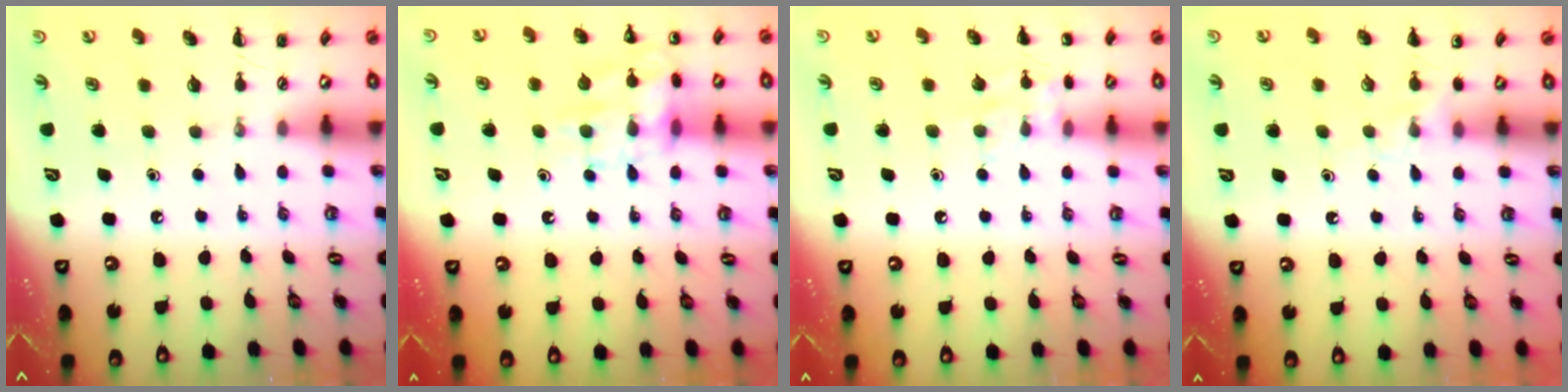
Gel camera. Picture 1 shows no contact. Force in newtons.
{"total": 12.4, "press": 12.4, "slide": 0.8}
{"total": 8.1, "press": 7.9, "slide": 1.4}
{"total": 5.1, "press": 4.6, "slide": 2.1}